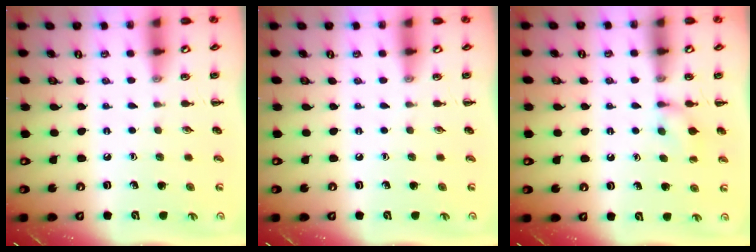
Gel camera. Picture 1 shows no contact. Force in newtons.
{"total": 0.0}
{"total": 6.4, "press": 6.2, "slide": 1.6}